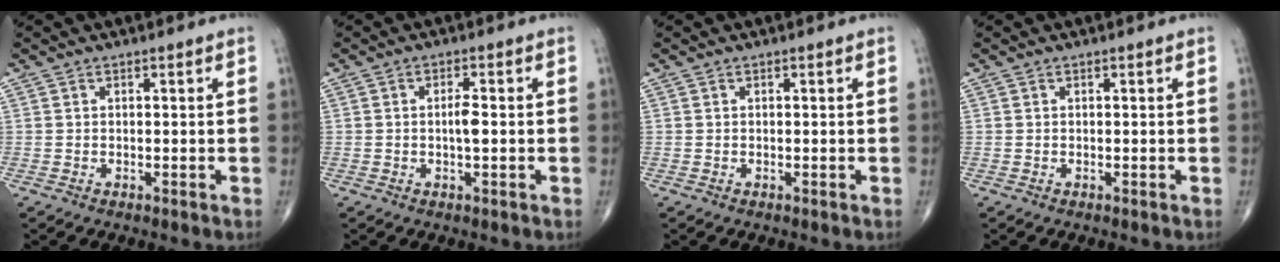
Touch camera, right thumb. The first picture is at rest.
{"total": 2.8, "force": [-0.2, 0.9, 2.6], "torque": [-0.049, 0.002, -0.006]}
{"total": 0.0}
{"total": 0.0}